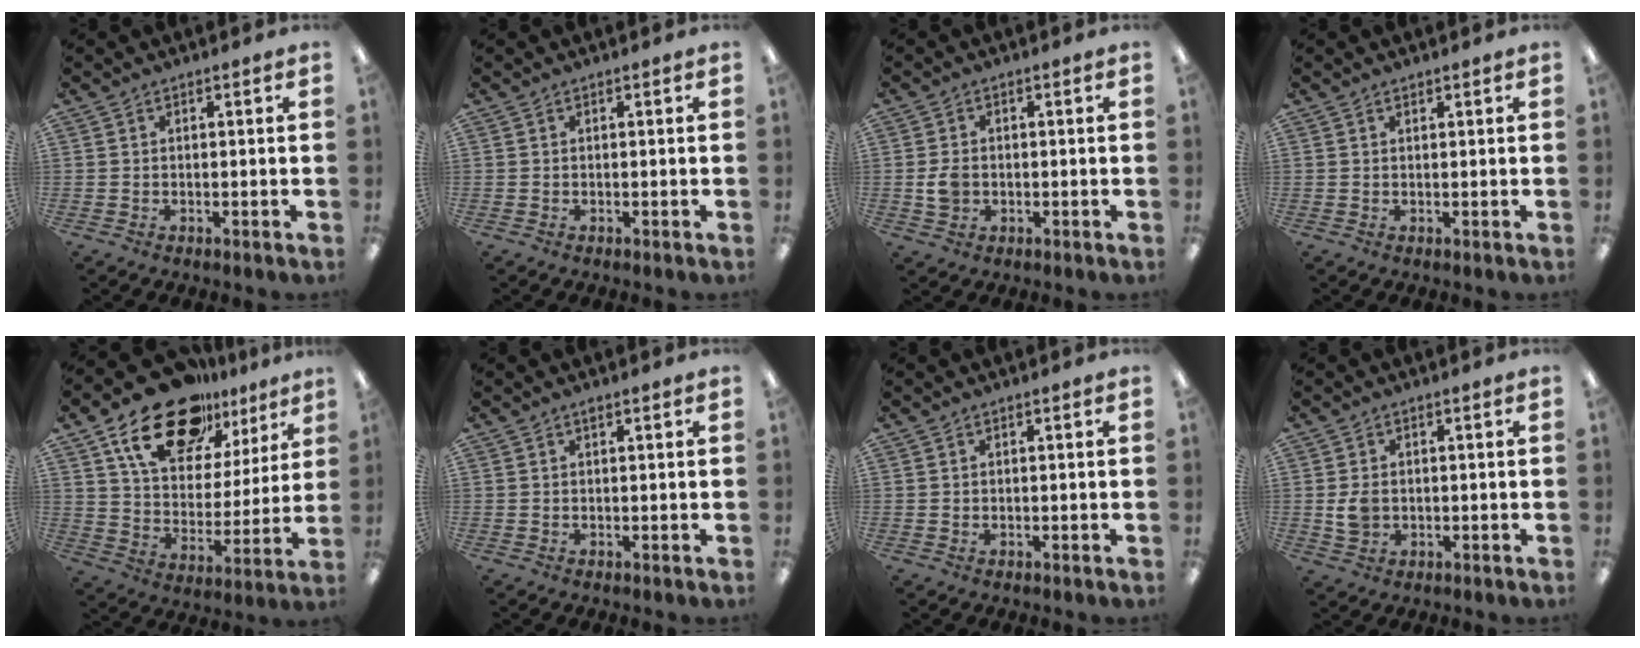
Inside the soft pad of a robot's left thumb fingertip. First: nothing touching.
{"total": 0.0}
{"total": 3.6, "force": [-0.4, 2.8, 2.2], "torque": [-0.039, 0.001, -0.011]}
{"total": 0.6, "force": [0.5, 0.2, 0.2], "torque": [-0.006, 0.001, 0.010]}
{"total": 20.7, "force": [14.2, 10.8, 10.5], "torque": [-0.185, -0.074, 0.251]}
{"total": 0.8, "force": [0.5, 0.2, 0.6], "torque": [-0.014, 0.003, 0.009]}
{"total": 0.0}
{"total": 4.0, "force": [0.3, 3.2, 2.5], "torque": [-0.046, 0.000, 0.004]}